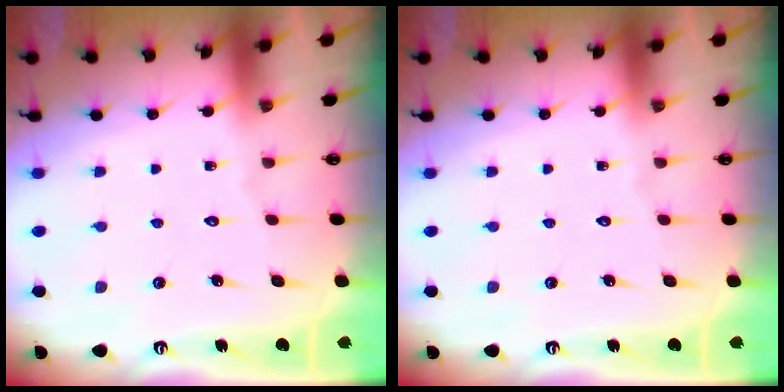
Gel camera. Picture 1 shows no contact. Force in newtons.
{"total": 0.0}